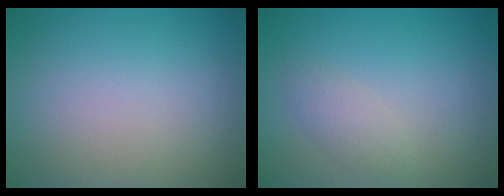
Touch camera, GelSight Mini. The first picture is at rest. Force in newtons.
{"total": 1.5, "press": 1.5, "slide": 0.0}